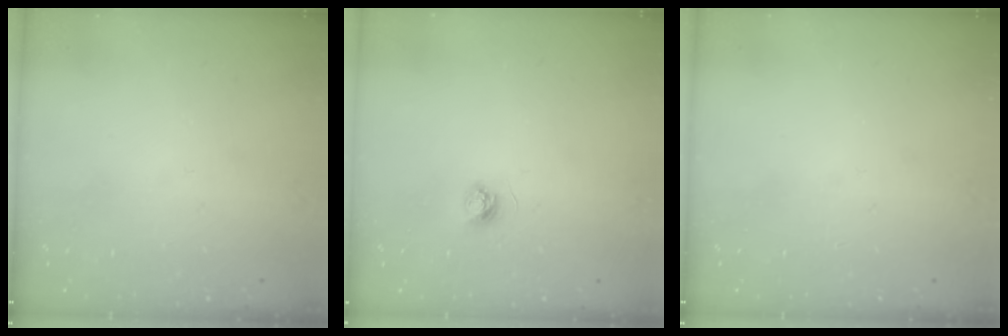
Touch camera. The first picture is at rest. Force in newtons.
{"total": 3.6, "press": 3.6, "slide": 0.4}
{"total": 0.0}